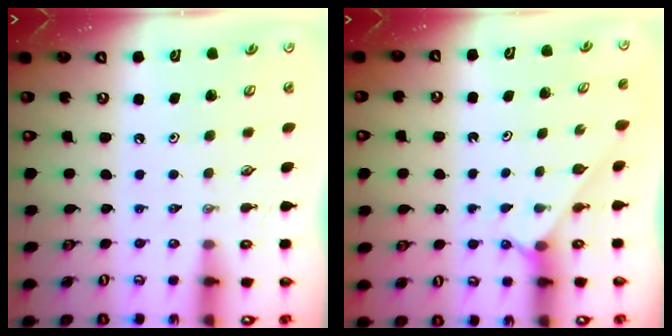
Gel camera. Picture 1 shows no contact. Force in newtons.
{"total": 2.9, "press": 2.8, "slide": 0.3}